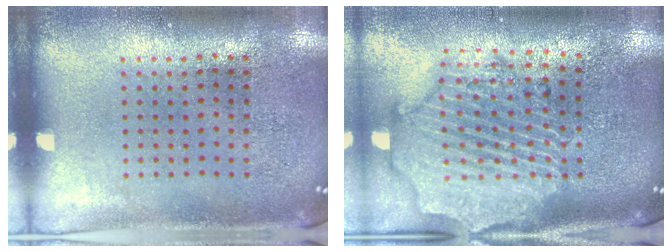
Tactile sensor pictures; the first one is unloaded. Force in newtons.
{"total": 3.0, "press": 2.6, "slide": 1.5}